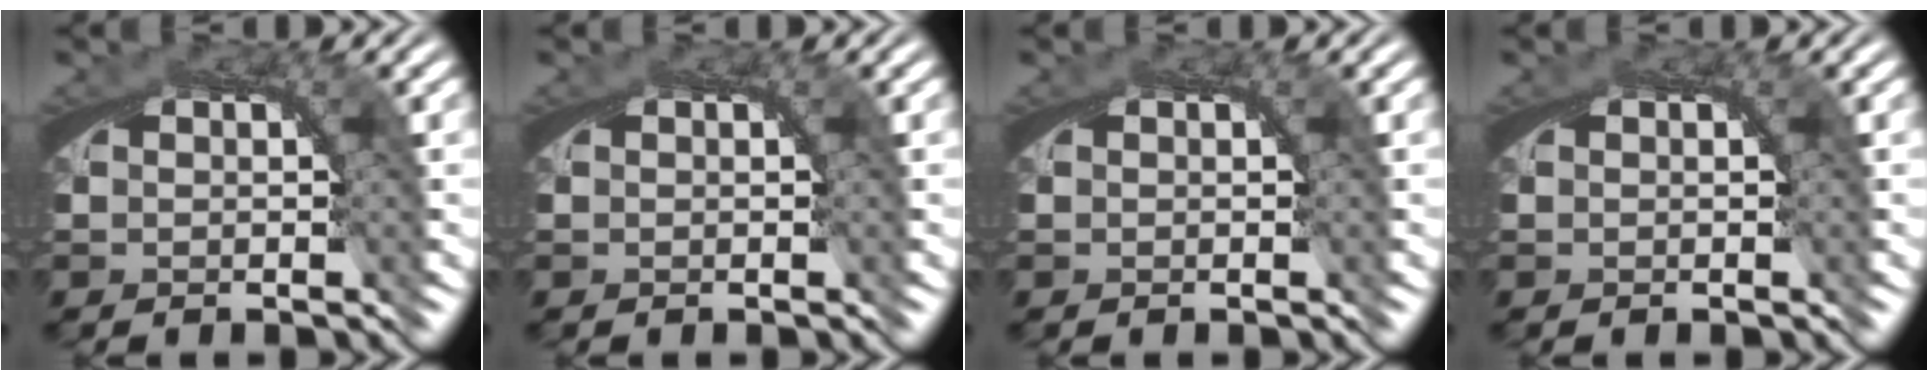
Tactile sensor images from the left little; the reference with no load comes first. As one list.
[{"total": 0.0}, {"total": 0.0}, {"total": 0.0}]